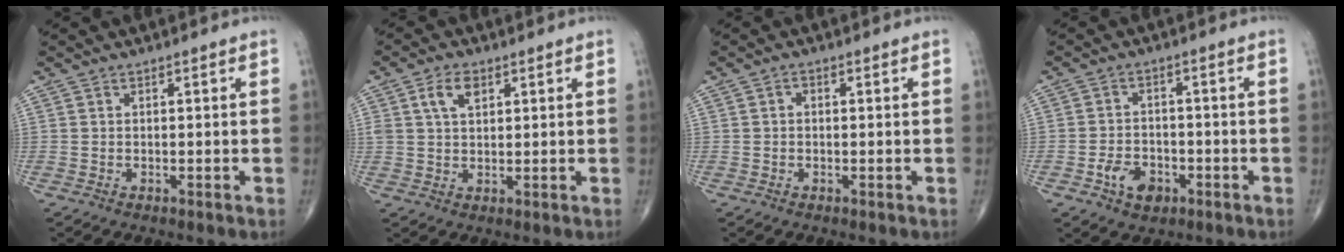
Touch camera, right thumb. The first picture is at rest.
{"total": 4.8, "force": [2.1, 2.8, 3.4], "torque": [-0.056, -0.001, 0.040]}
{"total": 1.0, "force": [0.0, 0.7, 0.6], "torque": [-0.005, 0.004, -0.004]}
{"total": 5.7, "force": [-2.6, 3.9, 3.3], "torque": [-0.040, 0.016, -0.042]}